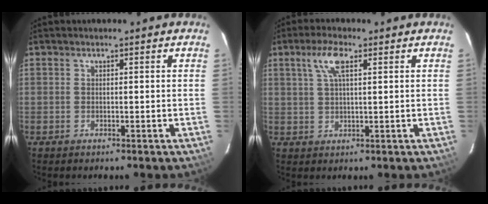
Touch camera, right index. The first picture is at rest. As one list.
[{"total": 5.1, "force": [2.3, 1.5, 4.3], "torque": [-0.086, 0.010, 0.045]}]